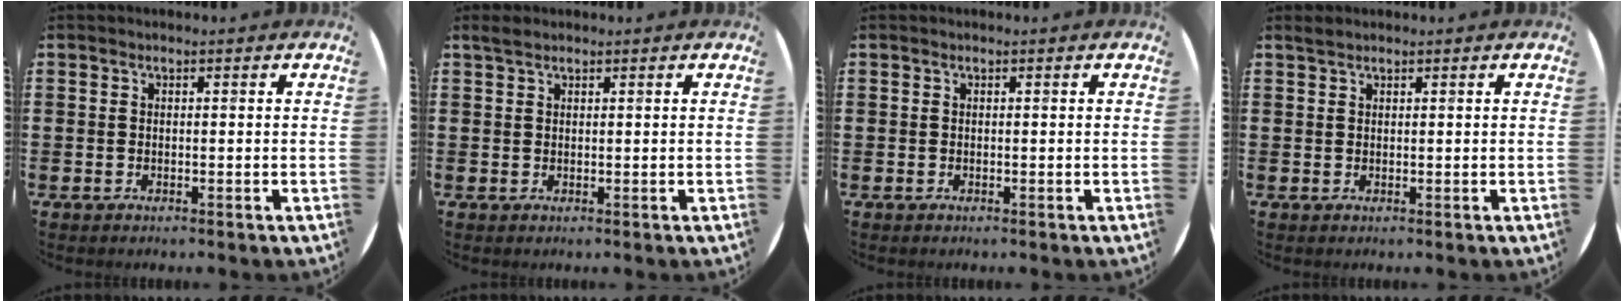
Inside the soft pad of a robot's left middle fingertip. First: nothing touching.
{"total": 1.1, "force": [1.0, 0.3, 0.4], "torque": [-0.009, 0.004, 0.019]}
{"total": 0.0}
{"total": 0.7, "force": [0.7, 0.0, 0.0], "torque": [0.000, 0.001, 0.013]}